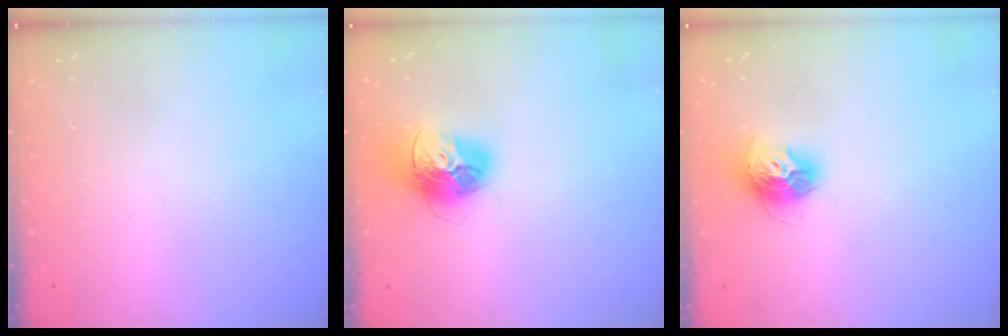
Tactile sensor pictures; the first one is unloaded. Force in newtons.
{"total": 15.1, "press": 15.0, "slide": 1.5}
{"total": 12.0, "press": 11.9, "slide": 1.1}